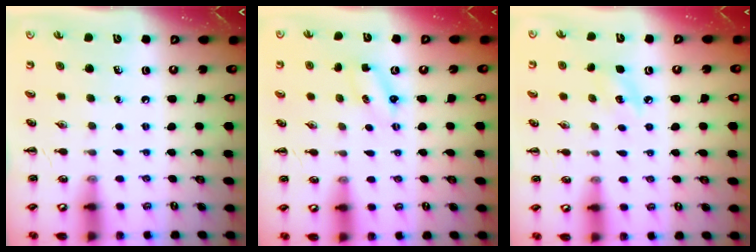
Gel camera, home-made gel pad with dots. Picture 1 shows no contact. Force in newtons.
{"total": 2.4, "press": 2.4, "slide": 0.6}
{"total": 5.9, "press": 5.6, "slide": 1.8}